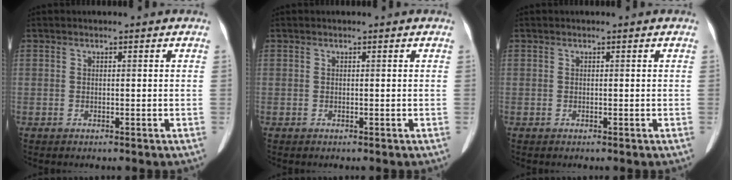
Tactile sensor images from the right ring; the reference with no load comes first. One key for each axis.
{"total": 0.0}
{"total": 0.0}